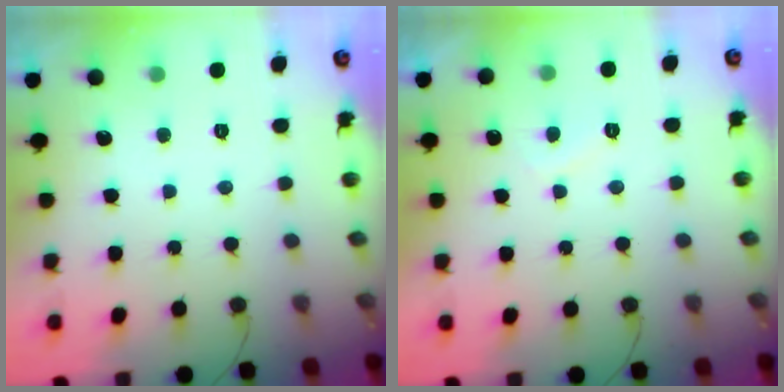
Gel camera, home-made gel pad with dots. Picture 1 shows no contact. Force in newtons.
{"total": 1.3, "press": 1.1, "slide": 0.7}